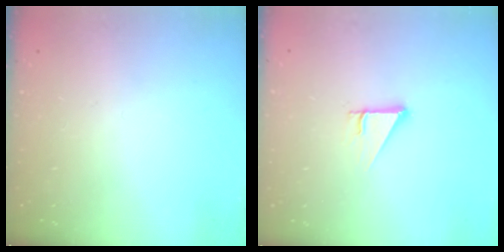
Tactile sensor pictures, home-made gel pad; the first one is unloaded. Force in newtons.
{"total": 2.5, "press": 2.5, "slide": 0.2}